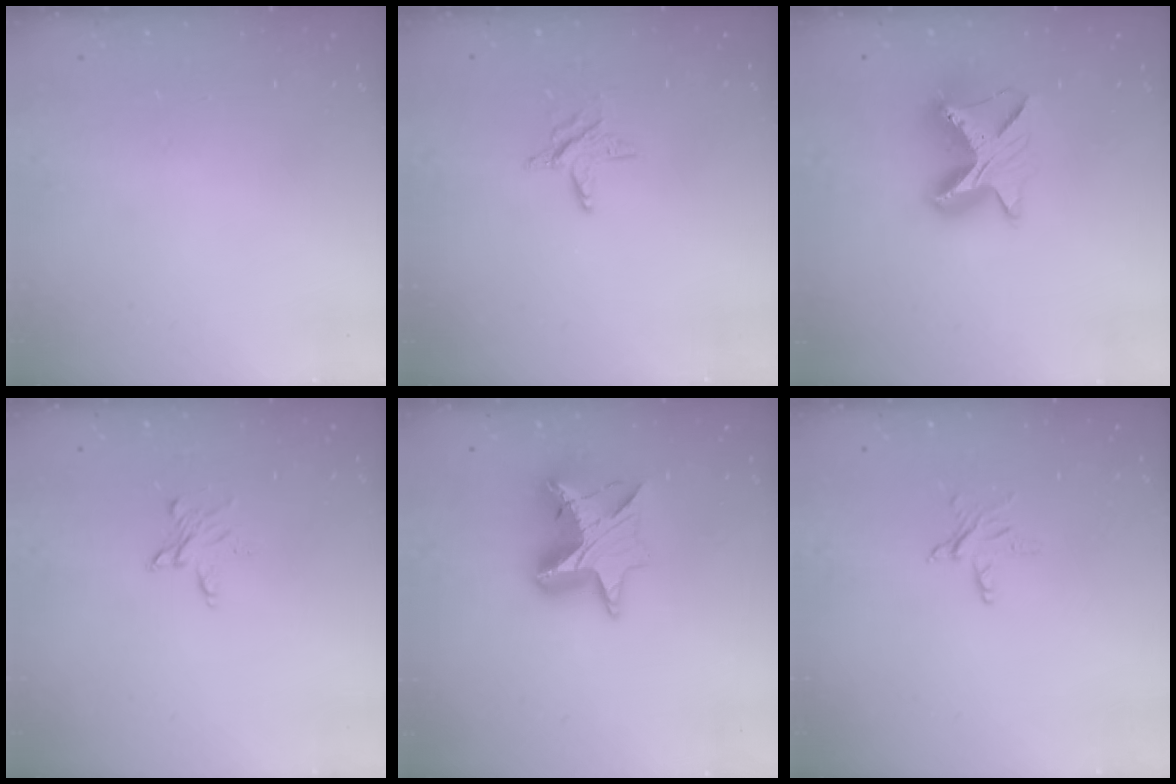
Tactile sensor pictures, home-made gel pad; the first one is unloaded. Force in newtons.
{"total": 5.4, "press": 5.4, "slide": 0.5}
{"total": 10.0, "press": 10.0, "slide": 0.4}
{"total": 3.5, "press": 3.4, "slide": 0.3}
{"total": 11.7, "press": 11.7, "slide": 0.9}
{"total": 3.6, "press": 3.6, "slide": 0.3}